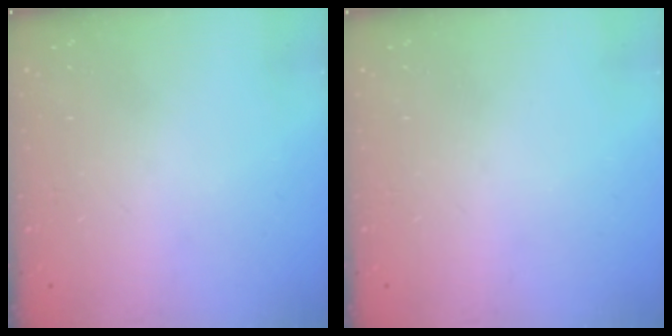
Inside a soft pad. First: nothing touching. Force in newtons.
{"total": 0.0}